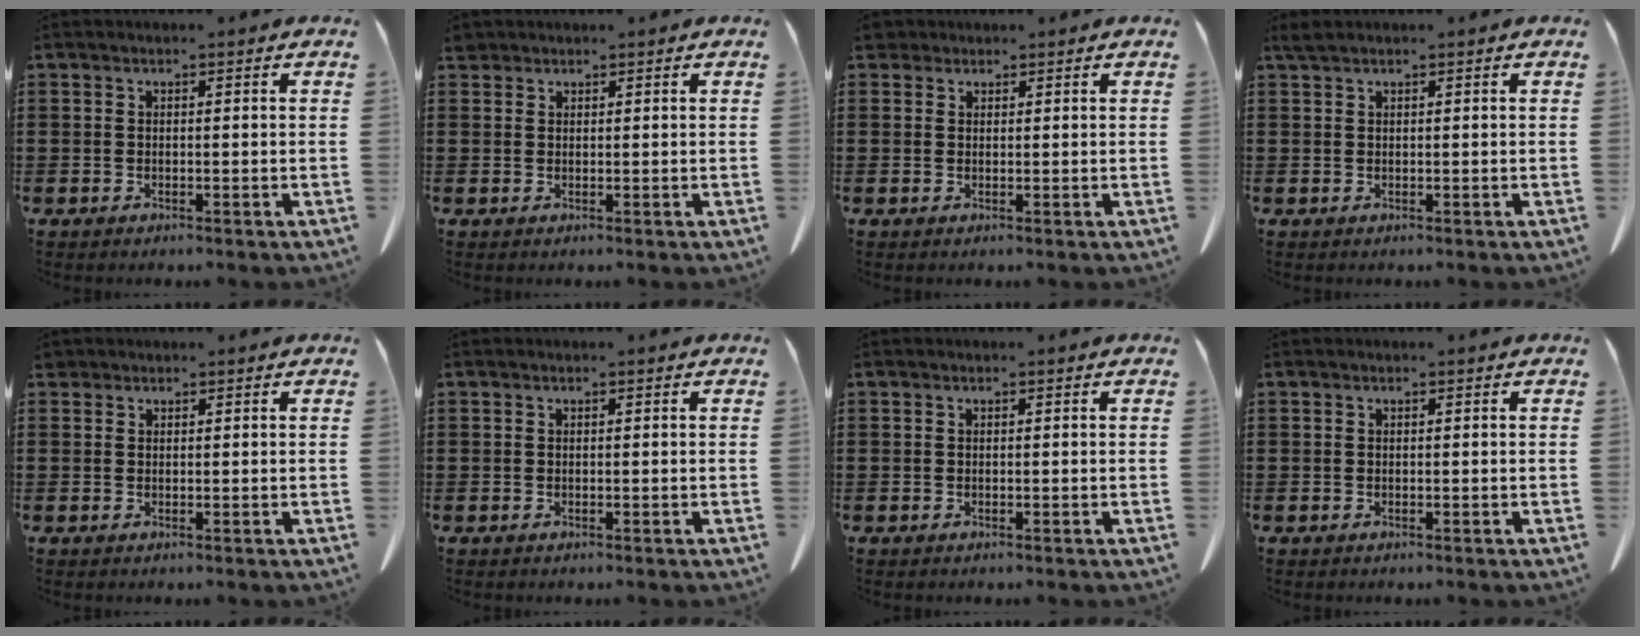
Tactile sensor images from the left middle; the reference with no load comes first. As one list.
[{"total": 1.2, "force": [1.1, 0.6, 0.2], "torque": [-0.008, 0.003, 0.021]}, {"total": 2.0, "force": [1.6, 1.1, 0.5], "torque": [-0.017, 0.008, 0.032]}, {"total": 1.0, "force": [0.8, 0.1, 0.6], "torque": [-0.015, 0.001, 0.016]}, {"total": 0.8, "force": [0.7, 0.4, 0.1], "torque": [-0.006, 0.002, 0.013]}, {"total": 0.0}, {"total": 0.0}, {"total": 0.0}]